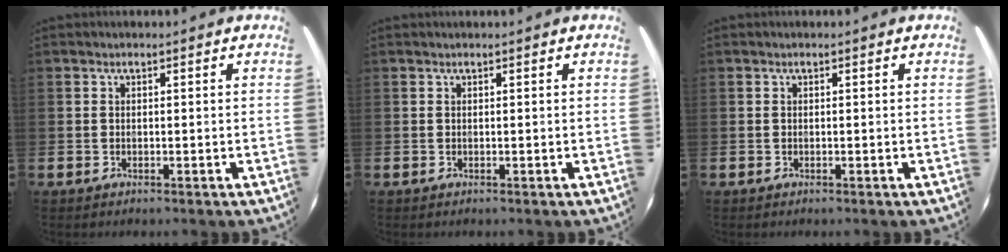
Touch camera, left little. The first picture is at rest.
{"total": 0.0}
{"total": 0.0}